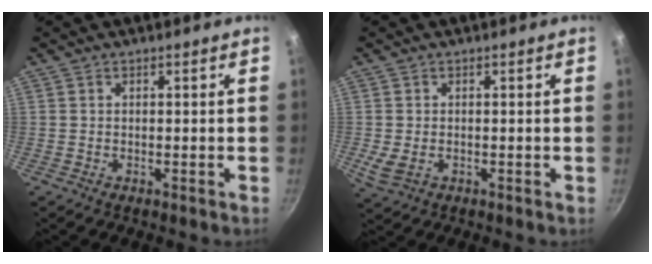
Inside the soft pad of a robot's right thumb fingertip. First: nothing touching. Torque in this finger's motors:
{"motor_torque": [0.26, -0.04, 0.30, -0.11, 0.01]}